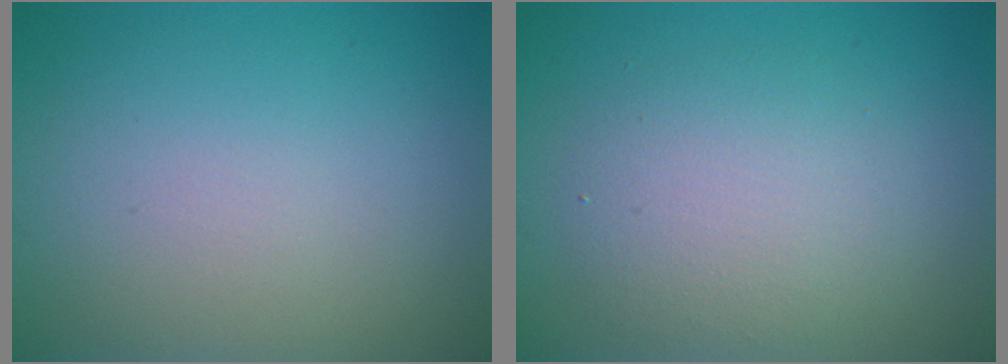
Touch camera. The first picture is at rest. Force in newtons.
{"total": 3.9, "press": 3.9, "slide": 0.2}